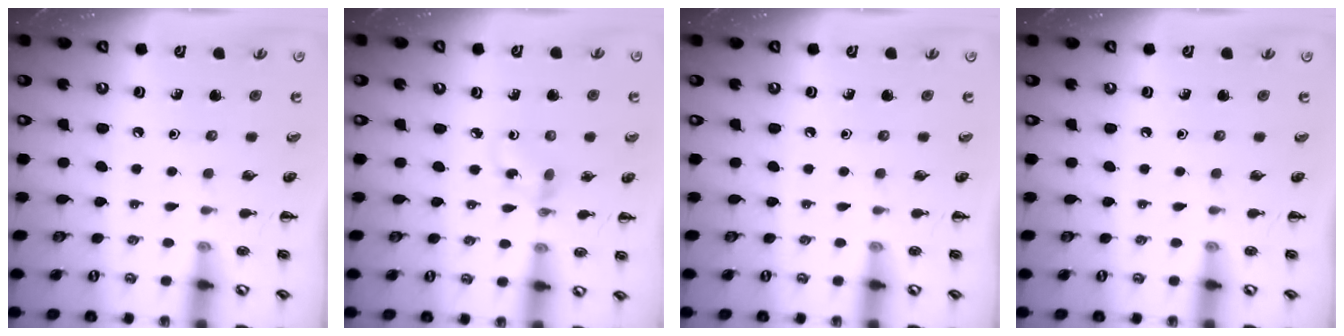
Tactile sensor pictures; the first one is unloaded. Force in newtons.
{"total": 2.8, "press": 2.6, "slide": 1.0}
{"total": 0.0}
{"total": 0.0}